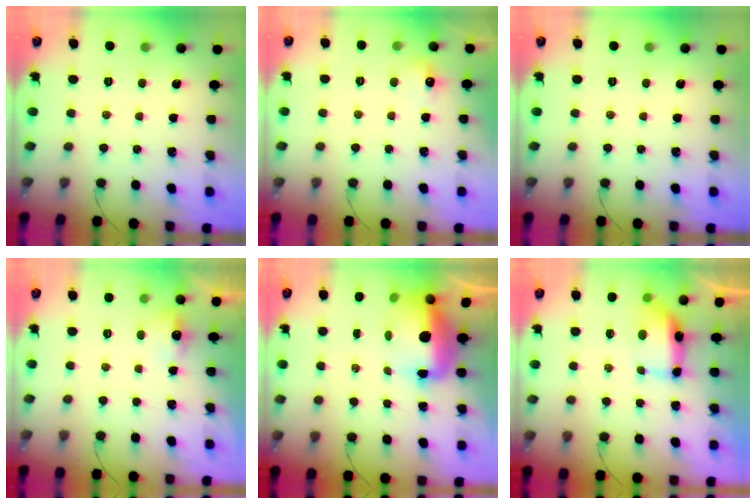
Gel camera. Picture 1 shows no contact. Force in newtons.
{"total": 4.9, "press": 4.8, "slide": 1.2}
{"total": 0.0}
{"total": 6.4, "press": 5.8, "slide": 2.6}
{"total": 12.2, "press": 11.8, "slide": 2.9}
{"total": 7.3, "press": 7.2, "slide": 1.1}